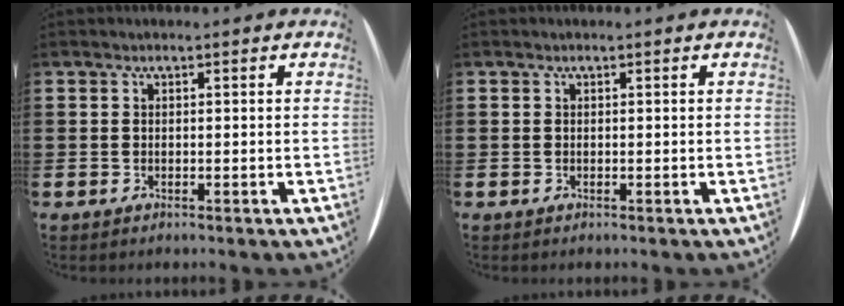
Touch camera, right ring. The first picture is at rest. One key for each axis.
{"total": 0.0}